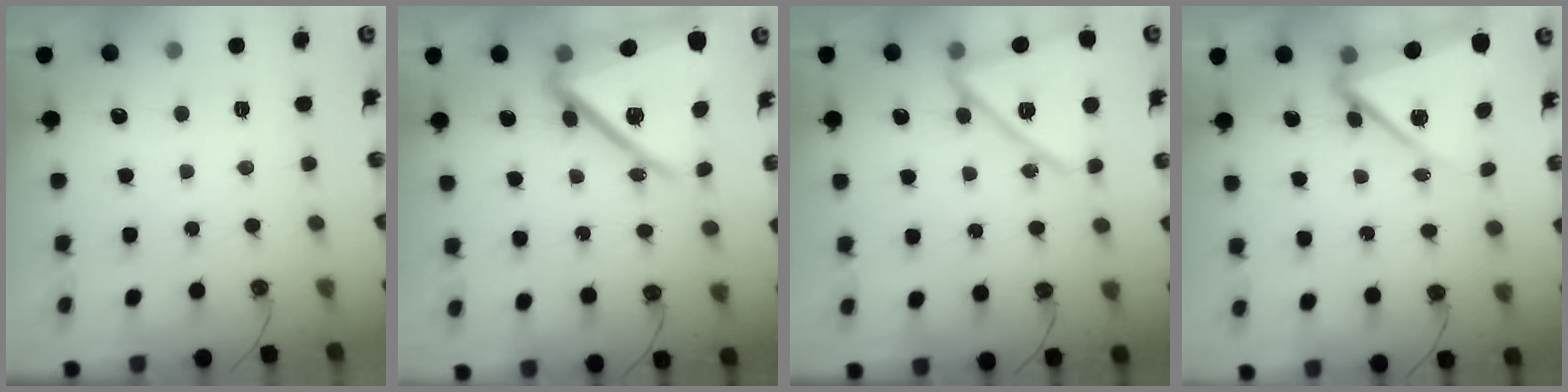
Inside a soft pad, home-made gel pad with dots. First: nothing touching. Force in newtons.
{"total": 22.8, "press": 22.8, "slide": 1.8}
{"total": 16.5, "press": 16.5, "slide": 1.2}
{"total": 10.3, "press": 10.1, "slide": 1.9}